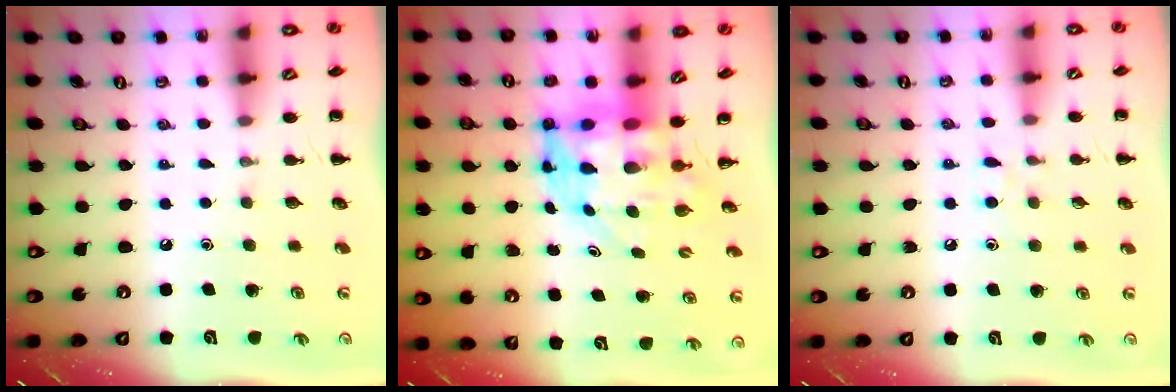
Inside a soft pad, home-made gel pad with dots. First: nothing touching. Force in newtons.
{"total": 7.3, "press": 7.1, "slide": 1.7}
{"total": 6.7, "press": 6.2, "slide": 2.5}